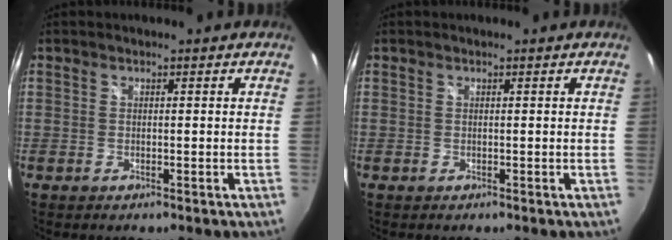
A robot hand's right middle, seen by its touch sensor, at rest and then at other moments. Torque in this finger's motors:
{"motor_torque": [-0.15, -0.15, 0.00, 0.00]}